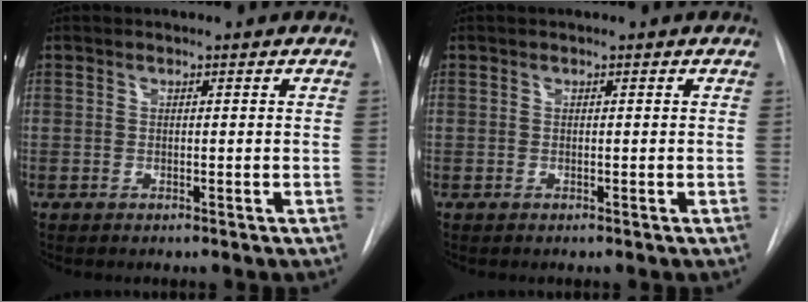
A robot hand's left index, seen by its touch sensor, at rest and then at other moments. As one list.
[{"total": 0.0}]